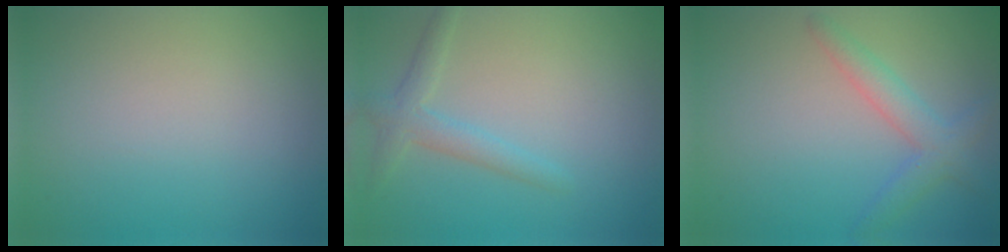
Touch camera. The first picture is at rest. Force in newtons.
{"total": 2.3, "press": 2.3, "slide": 0.2}
{"total": 2.9, "press": 2.9, "slide": 0.1}